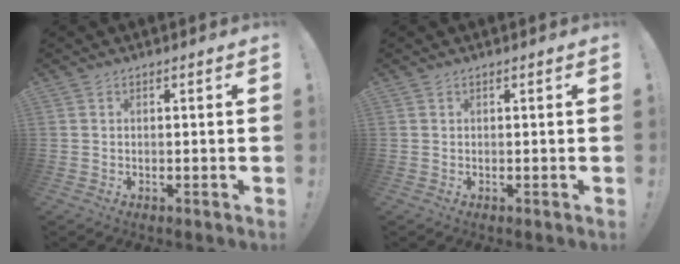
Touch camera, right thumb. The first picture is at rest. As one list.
[{"total": 0.0}]